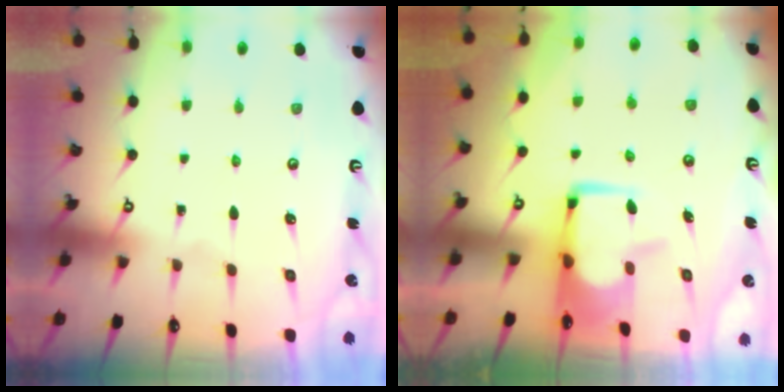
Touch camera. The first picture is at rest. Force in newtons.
{"total": 0.8, "press": 0.0, "slide": 0.8}